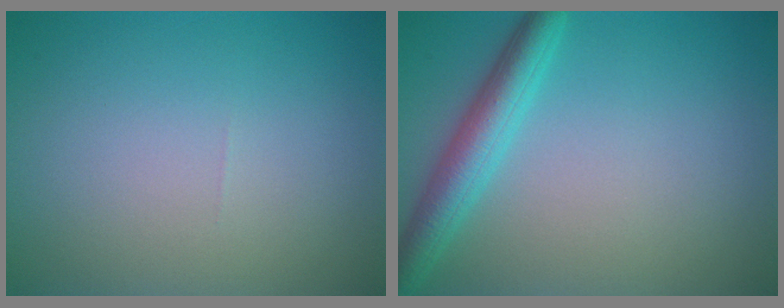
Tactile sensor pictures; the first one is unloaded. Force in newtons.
{"total": 4.0, "press": 4.0, "slide": 0.2}